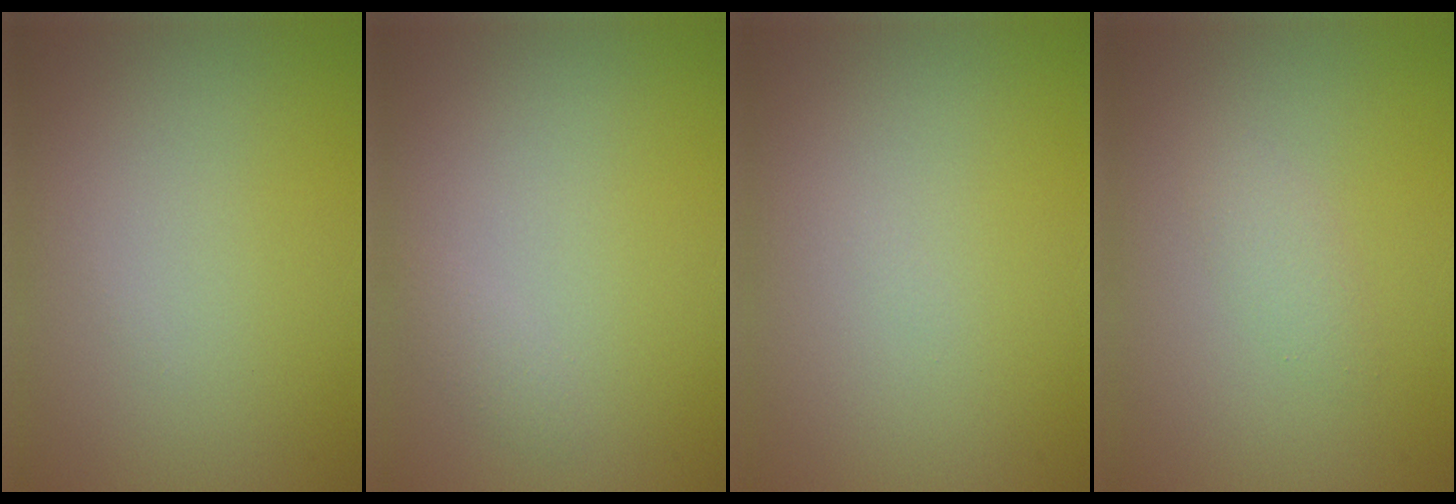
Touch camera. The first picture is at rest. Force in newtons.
{"total": 0.7, "press": 0.7, "slide": 0.0}
{"total": 0.0}
{"total": 1.3, "press": 1.3, "slide": 0.1}